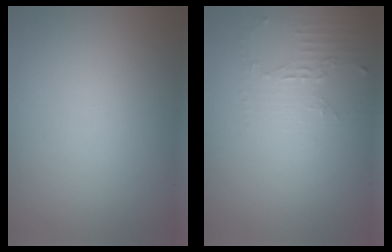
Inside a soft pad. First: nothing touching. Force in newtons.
{"total": 2.2, "press": 1.6, "slide": 1.5}